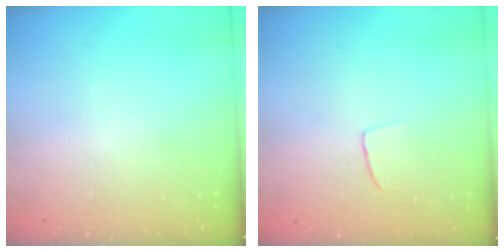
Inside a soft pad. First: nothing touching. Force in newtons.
{"total": 2.9, "press": 2.9, "slide": 0.2}